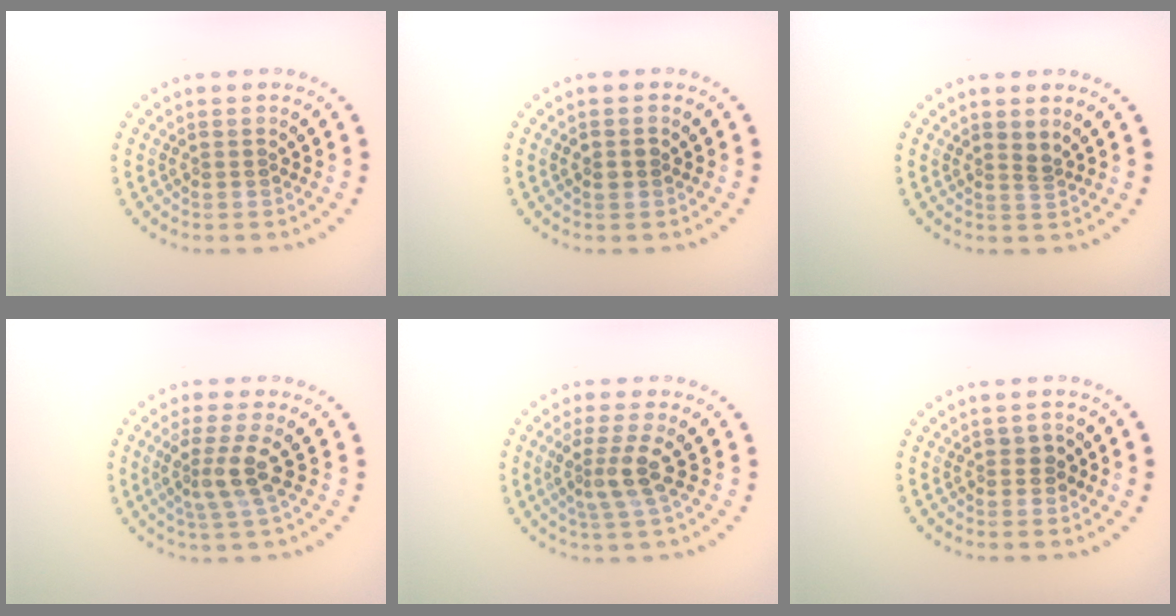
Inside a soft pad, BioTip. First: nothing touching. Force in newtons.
{"total": 1.1, "press": 1.1, "slide": 0.2}
{"total": 0.7, "press": 0.4, "slide": 0.6}
{"total": 3.0, "press": 2.3, "slide": 1.9}
{"total": 2.9, "press": 2.3, "slide": 1.8}
{"total": 1.0, "press": 0.9, "slide": 0.5}